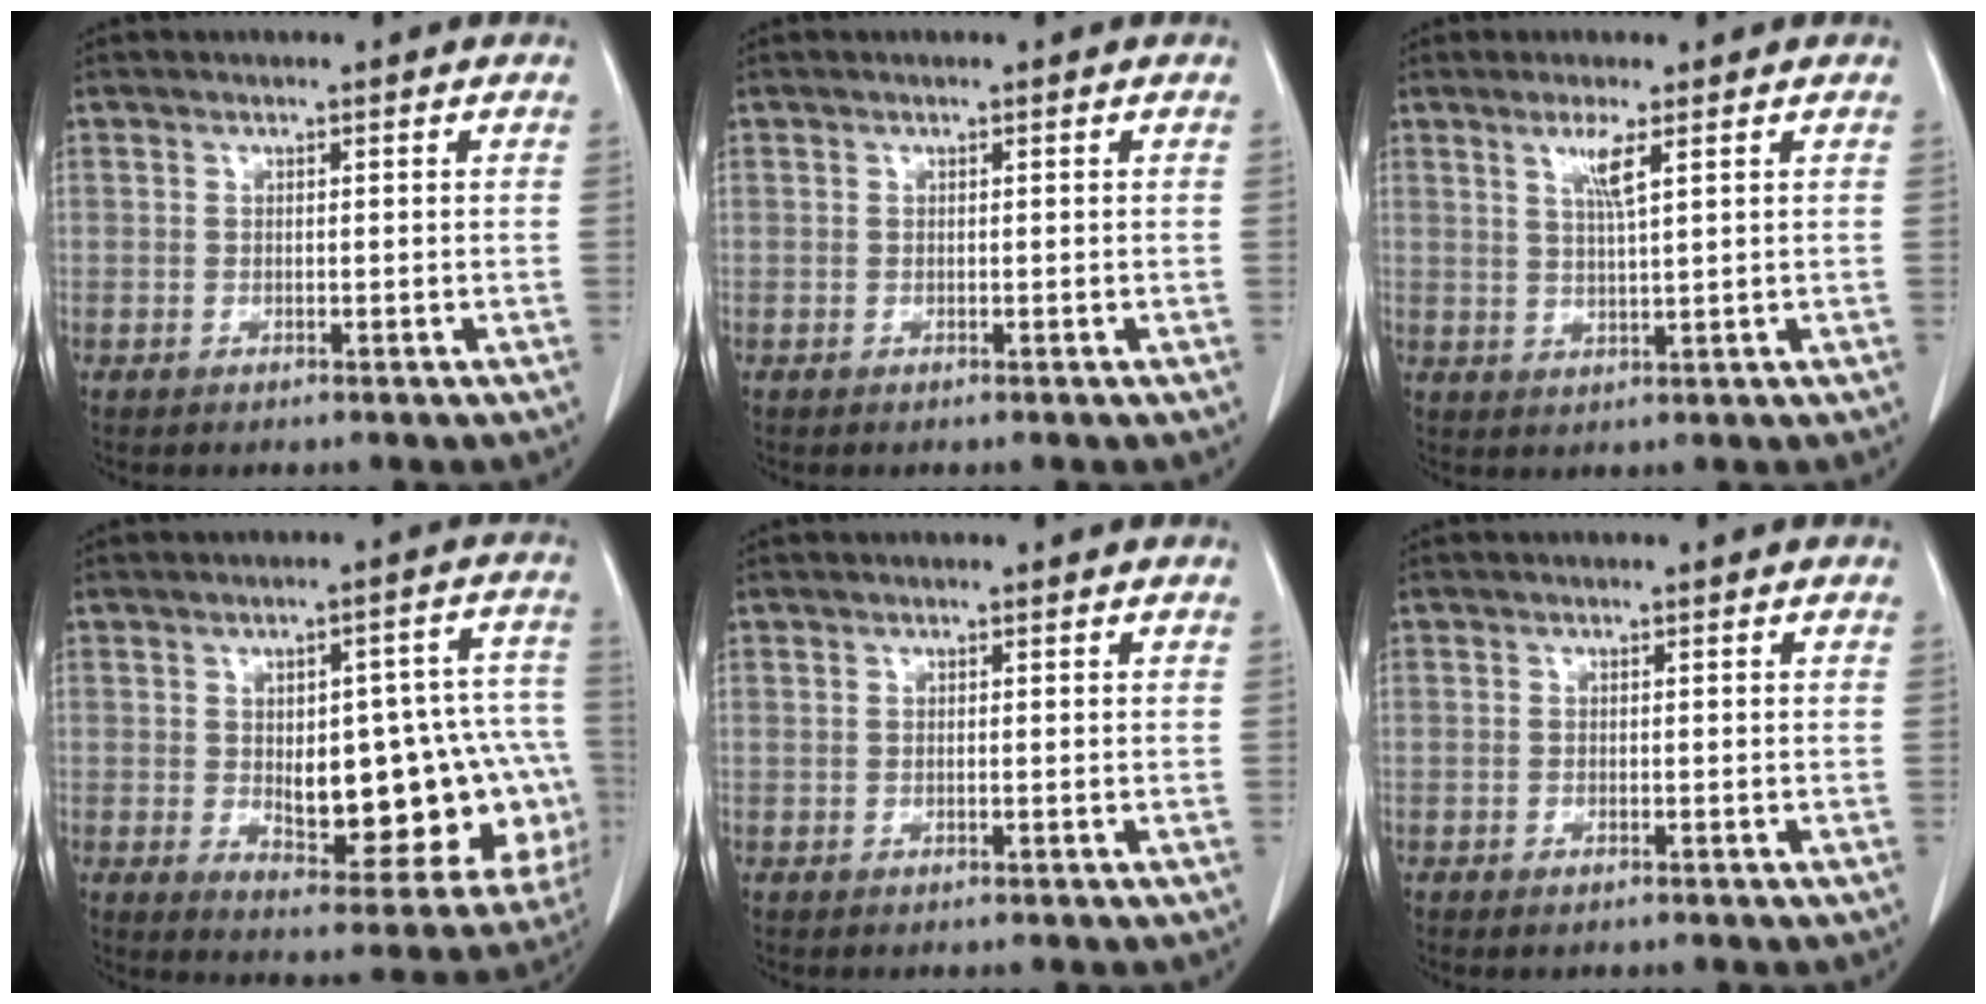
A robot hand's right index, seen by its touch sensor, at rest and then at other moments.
{"total": 0.0}
{"total": 3.6, "force": [1.7, -0.3, 3.1], "torque": [-0.064, -0.004, 0.036]}
{"total": 20.5, "force": [-2.6, 8.0, 18.7], "torque": [-0.170, 0.033, -0.002]}
{"total": 0.0}
{"total": 0.8, "force": [-0.6, 0.3, 0.5], "torque": [-0.013, -0.002, -0.006]}